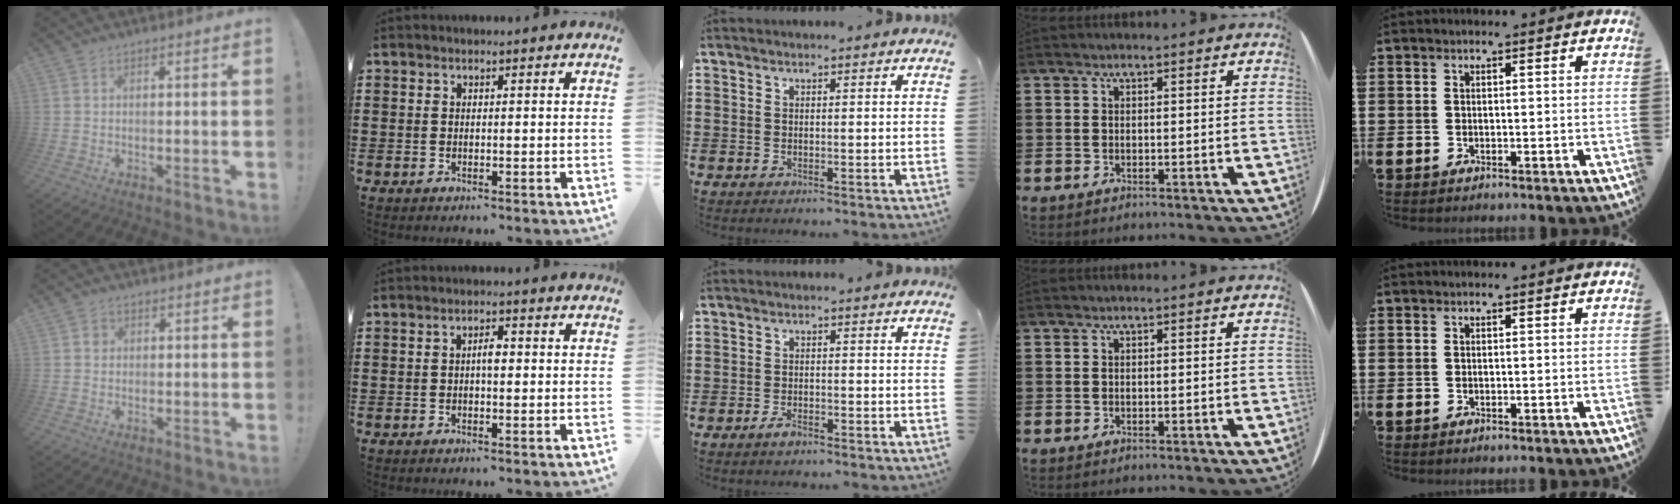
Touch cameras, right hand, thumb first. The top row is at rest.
{"thumb": {"total": 1.6, "force": [0.3, 1.5, 0.6], "torque": [0.005, -0.001, 0.001]}, "index": {"total": 2.1, "force": [-0.1, 0.7, 1.9], "torque": [-0.036, 0.002, -0.003]}, "middle": {"total": 1.8, "force": [-1.3, 0.6, 1.0], "torque": [-0.028, -0.006, -0.025]}}